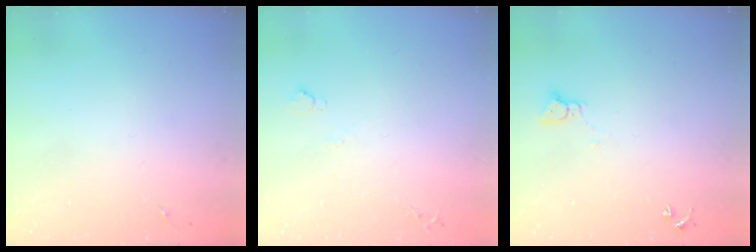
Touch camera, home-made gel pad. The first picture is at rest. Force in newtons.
{"total": 4.0, "press": 4.0, "slide": 0.6}
{"total": 2.2, "press": 2.2, "slide": 0.2}